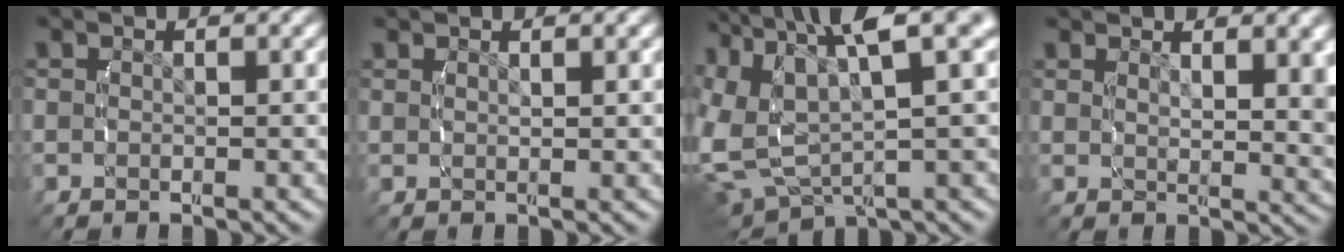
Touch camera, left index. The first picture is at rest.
{"total": 1.1, "force": [0.7, -0.6, 0.6], "torque": [-0.001, -0.003, 0.021]}
{"total": 12.0, "force": [3.2, 7.9, 8.5], "torque": [-0.172, -0.013, 0.055]}
{"total": 3.1, "force": [1.7, 0.1, 2.6], "torque": [-0.022, -0.014, 0.037]}